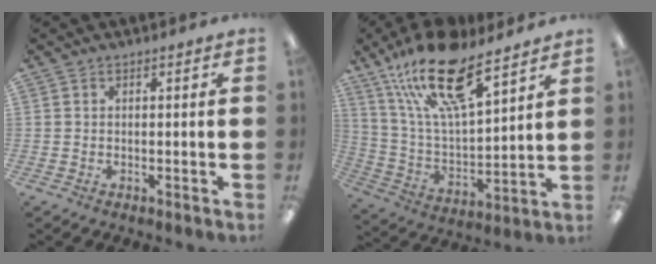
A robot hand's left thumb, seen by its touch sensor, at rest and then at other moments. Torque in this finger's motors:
{"motor_torque": [0.52, 0.45, 1.65, -1.12, 0.53]}